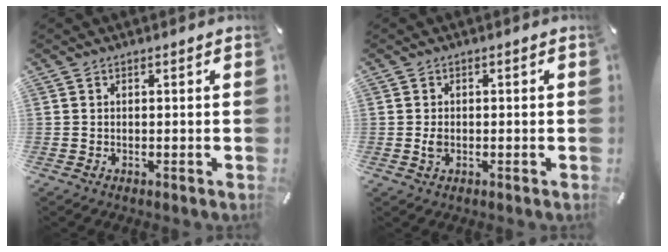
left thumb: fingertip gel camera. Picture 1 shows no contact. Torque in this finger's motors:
{"motor_torque": [0.19, 0.34, 0.28, -0.07, 0.00]}